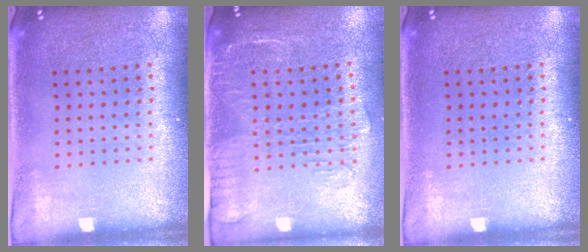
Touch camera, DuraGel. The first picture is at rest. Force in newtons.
{"total": 2.0, "press": 1.7, "slide": 1.0}
{"total": 0.0}